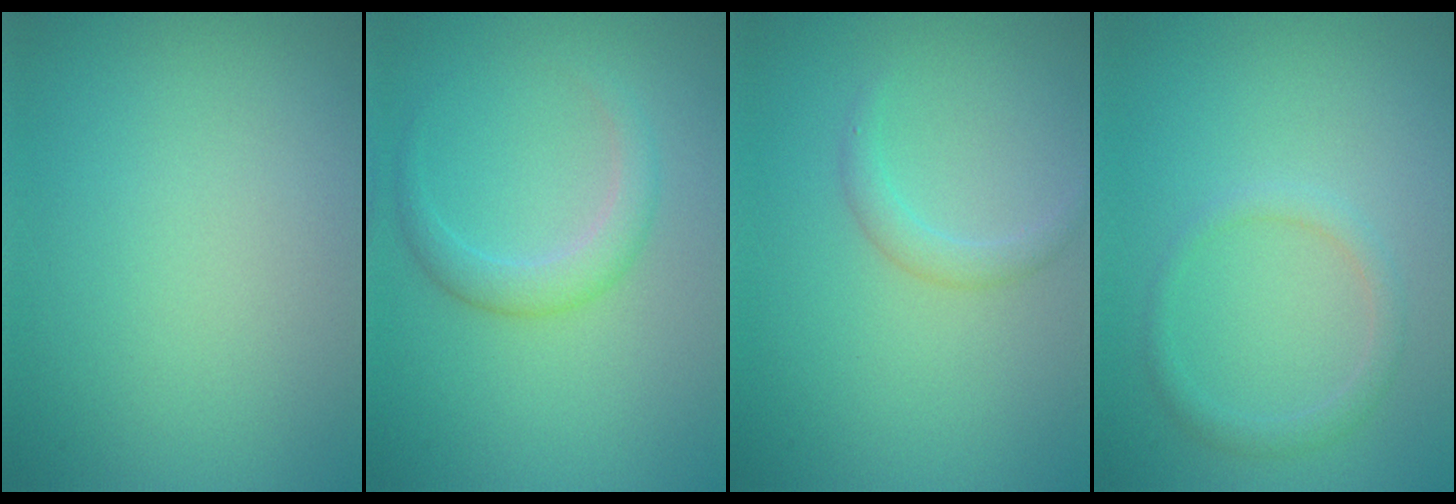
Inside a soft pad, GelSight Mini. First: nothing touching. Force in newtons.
{"total": 2.2, "press": 2.2, "slide": 0.1}
{"total": 1.3, "press": 1.3, "slide": 0.1}
{"total": 1.5, "press": 1.5, "slide": 0.1}